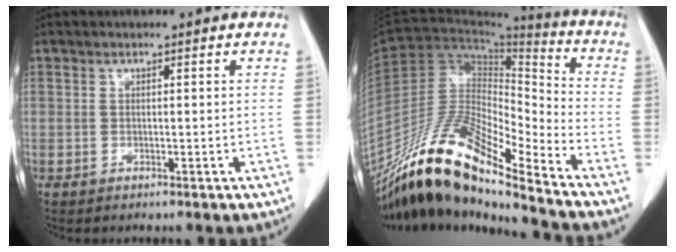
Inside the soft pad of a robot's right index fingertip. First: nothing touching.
{"total": 18.1, "force": [-15.2, 1.7, 9.6], "torque": [-0.177, 0.025, -0.282]}